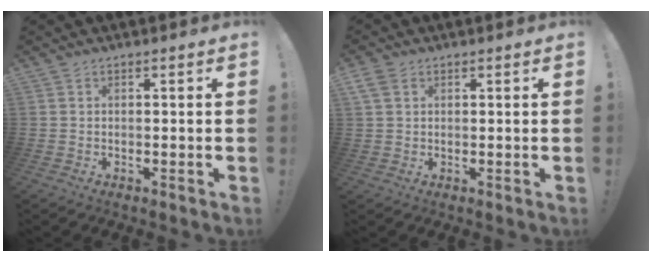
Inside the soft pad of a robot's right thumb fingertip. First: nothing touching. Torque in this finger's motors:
{"motor_torque": [1.62, 1.91, 0.60, -0.52, 0.31]}